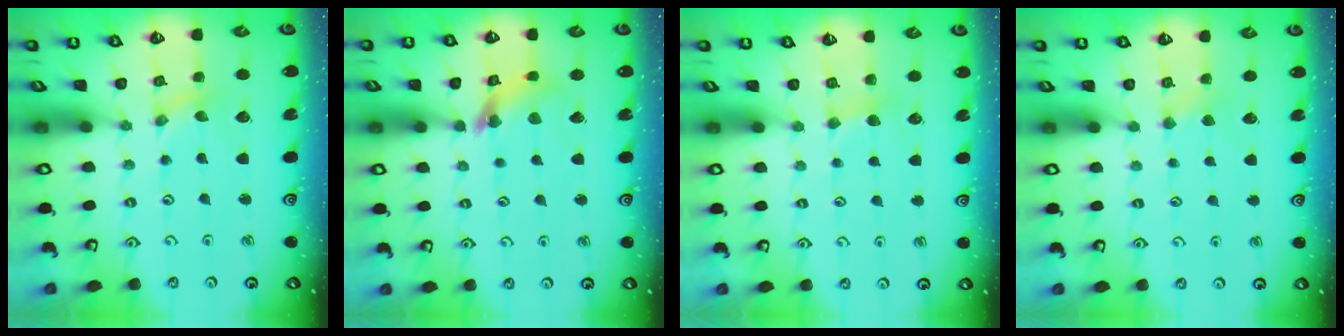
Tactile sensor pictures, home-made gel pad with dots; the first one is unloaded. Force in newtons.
{"total": 8.0, "press": 7.9, "slide": 0.8}
{"total": 3.3, "press": 3.3, "slide": 0.5}
{"total": 2.4, "press": 2.3, "slide": 0.3}